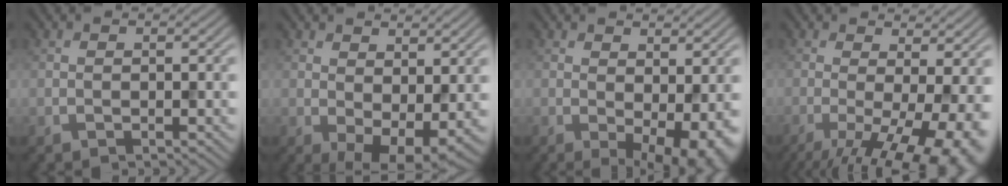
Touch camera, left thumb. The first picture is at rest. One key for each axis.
{"total": 6.2, "fx": 0.7, "fy": 3.3, "fz": 5.2, "tx": -0.087, "ty": -0.017, "tz": 0.023}
{"total": 6.3, "fx": -0.3, "fy": 2.6, "fz": 5.8, "tx": -0.084, "ty": -0.013, "tz": 0.009}
{"total": 13.9, "fx": -4.0, "fy": 4.6, "fz": 12.5, "tx": -0.163, "ty": -0.017, "tz": -0.040}